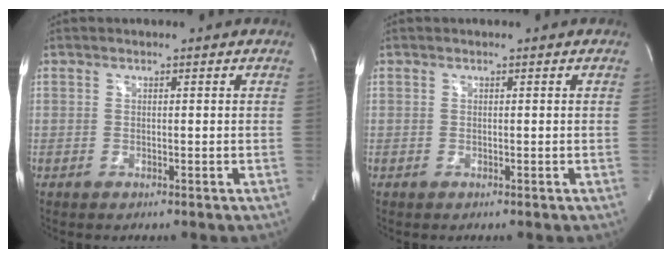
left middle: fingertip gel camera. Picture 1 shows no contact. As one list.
[{"total": 0.0}]